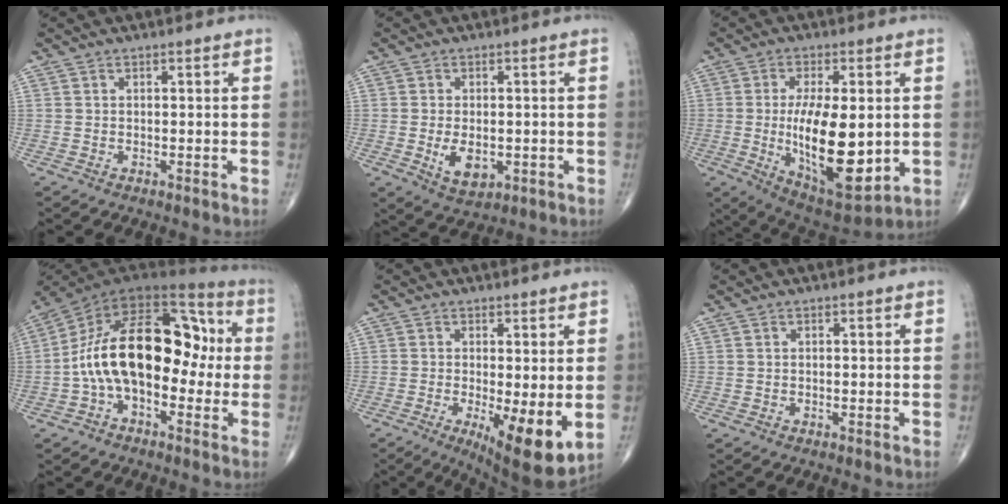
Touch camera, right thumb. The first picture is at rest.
{"total": 6.2, "force": [-1.2, 3.7, 4.8], "torque": [-0.072, -0.008, -0.011]}
{"total": 18.1, "force": [-1.2, 7.2, 16.6], "torque": [-0.263, -0.025, -0.002]}
{"total": 21.5, "force": [-1.0, 12.3, 17.6], "torque": [-0.280, 0.057, -0.029]}
{"total": 10.8, "force": [-2.0, 3.0, 10.2], "torque": [-0.153, -0.029, -0.024]}
{"total": 0.0}